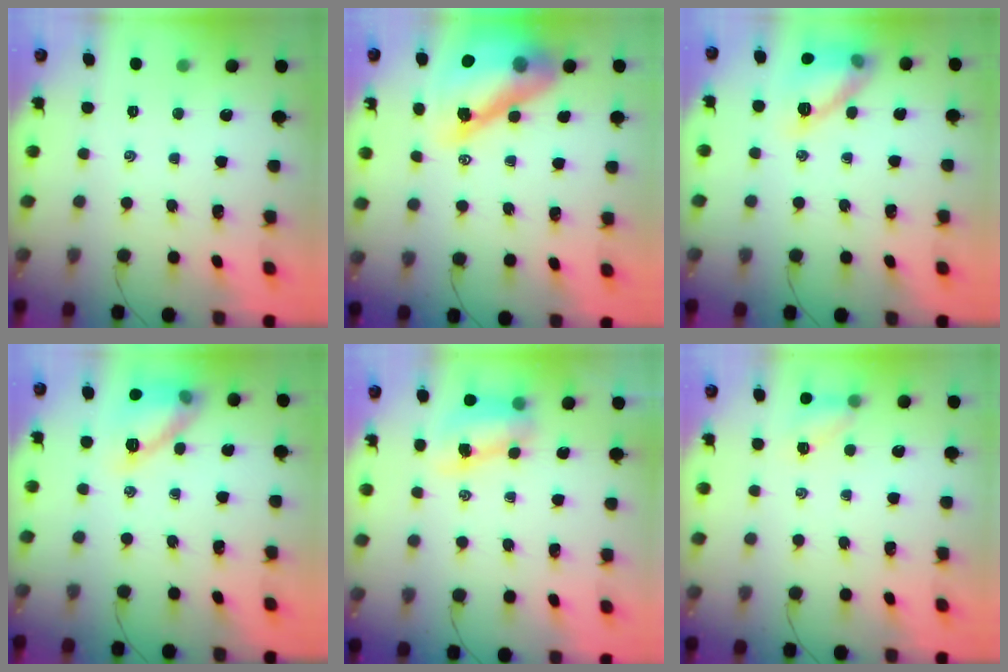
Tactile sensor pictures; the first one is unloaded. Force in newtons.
{"total": 19.6, "press": 18.8, "slide": 5.4}
{"total": 13.4, "press": 13.4, "slide": 0.8}
{"total": 13.4, "press": 13.4, "slide": 0.8}
{"total": 7.6, "press": 7.5, "slide": 1.1}
{"total": 5.6, "press": 5.4, "slide": 1.7}